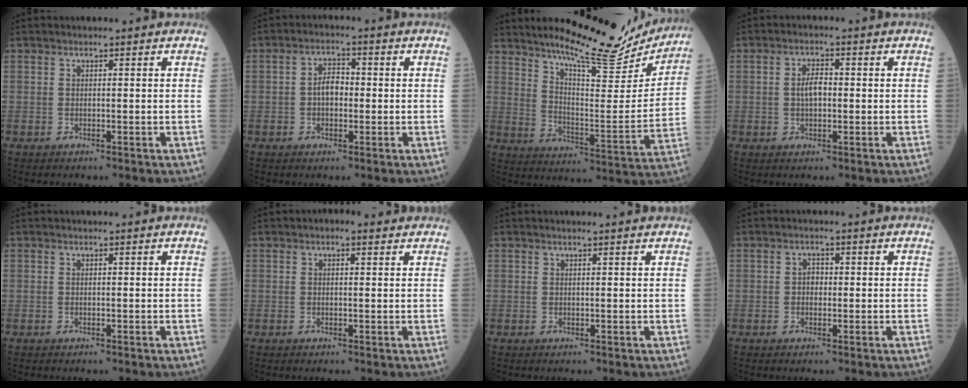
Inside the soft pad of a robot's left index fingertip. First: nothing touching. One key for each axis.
{"total": 3.5, "fx": -0.4, "fy": 2.1, "fz": 2.8, "tx": -0.054, "ty": 0.014, "tz": -0.009}
{"total": 19.0, "fx": 17.1, "fy": 2.8, "fz": 7.7, "tx": -0.122, "ty": -0.039, "tz": 0.239}
{"total": 3.1, "fx": 0.0, "fy": 1.5, "fz": 2.8, "tx": -0.057, "ty": 0.007, "tz": -0.002}
{"total": 0.0}
{"total": 1.6, "fx": 1.0, "fy": 0.8, "fz": 1.1, "tx": -0.023, "ty": 0.013, "tz": 0.010}
{"total": 2.1, "fx": 1.9, "fy": -0.2, "fz": 0.8, "tx": -0.013, "ty": 0.007, "tz": 0.023}
{"total": 1.5, "fx": 0.0, "fy": 1.1, "fz": 1.0, "tx": -0.015, "ty": 0.004, "tz": -0.002}